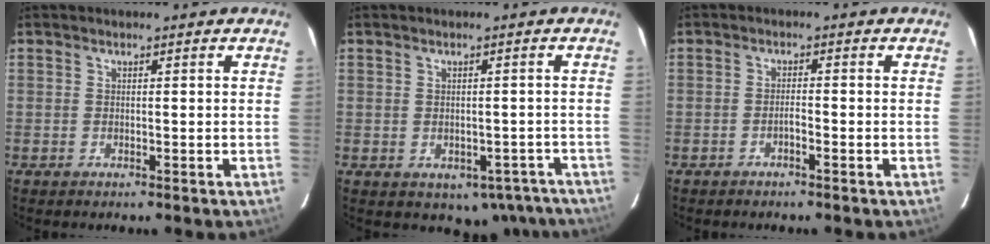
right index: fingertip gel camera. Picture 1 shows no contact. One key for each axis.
{"total": 8.2, "fx": -5.4, "fy": 5.4, "fz": 3.0, "tx": -0.015, "ty": 0.018, "tz": -0.063}
{"total": 1.4, "fx": -0.9, "fy": 0.0, "fz": 1.1, "tx": -0.017, "ty": 0.003, "tz": -0.019}